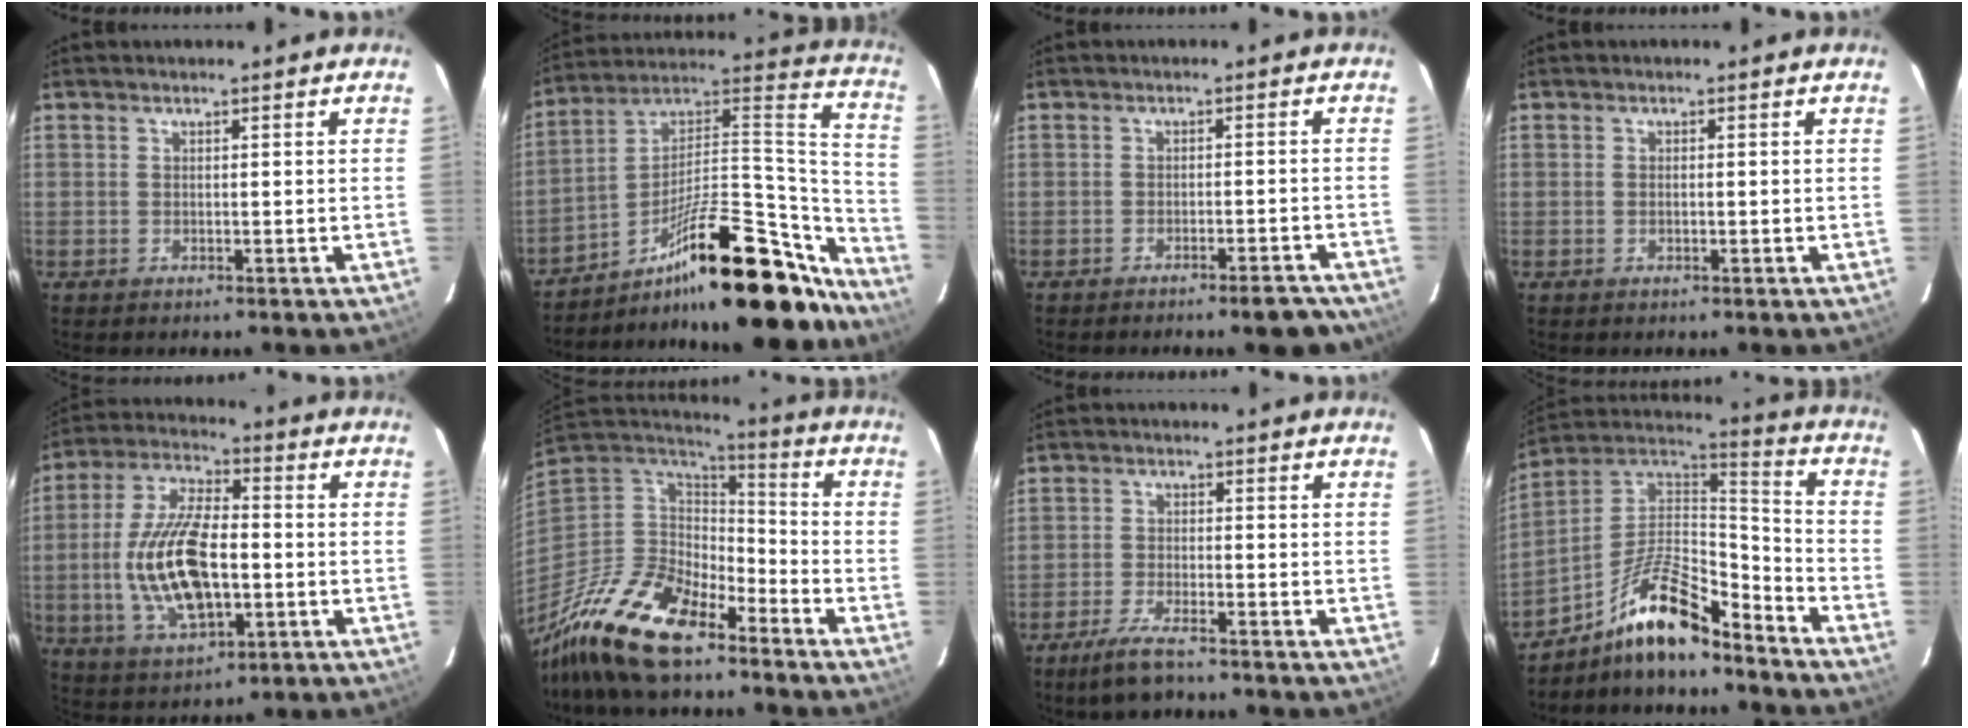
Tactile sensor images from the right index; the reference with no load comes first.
{"total": 30.9, "force": [-22.8, 9.4, 18.7], "torque": [-0.237, 0.042, -0.341]}
{"total": 5.7, "force": [-4.8, 1.6, 2.7], "torque": [-0.034, 0.010, -0.049]}
{"total": 0.8, "force": [-0.1, 0.3, 0.8], "torque": [-0.015, 0.001, -0.004]}
{"total": 17.4, "force": [-2.7, 7.8, 15.3], "torque": [-0.317, -0.002, -0.042]}
{"total": 19.1, "force": [-13.9, 8.0, 10.5], "torque": [-0.233, -0.028, -0.256]}
{"total": 6.4, "force": [-5.1, 1.4, 3.6], "torque": [-0.095, -0.008, -0.096]}
{"total": 15.4, "force": [-10.6, 5.0, 10.0], "torque": [-0.205, 0.014, -0.198]}